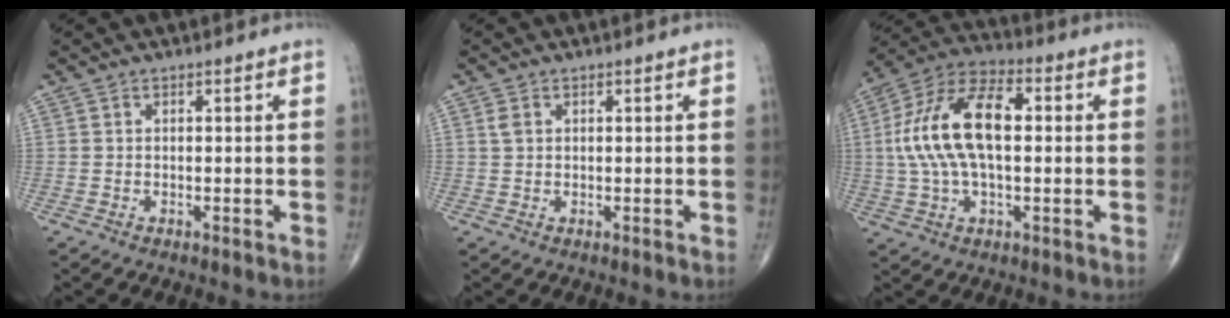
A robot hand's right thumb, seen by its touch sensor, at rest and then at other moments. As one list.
[{"total": 1.4, "force": [0.5, 1.0, 0.8], "torque": [-0.018, 0.003, 0.013]}, {"total": 17.1, "force": [1.5, 8.6, 14.7], "torque": [-0.290, 0.031, 0.022]}]